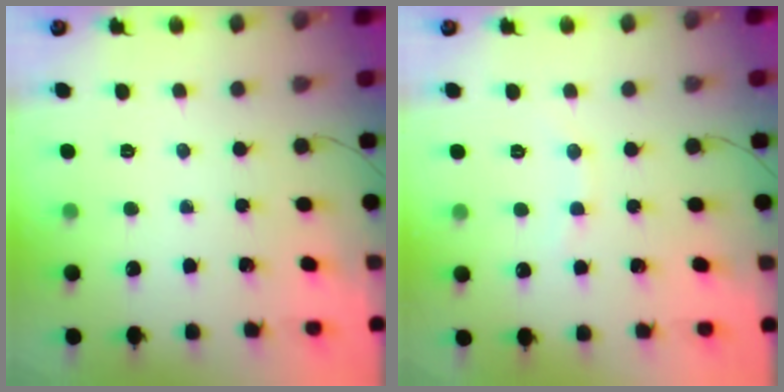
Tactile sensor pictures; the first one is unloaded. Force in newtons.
{"total": 4.0, "press": 3.9, "slide": 1.1}